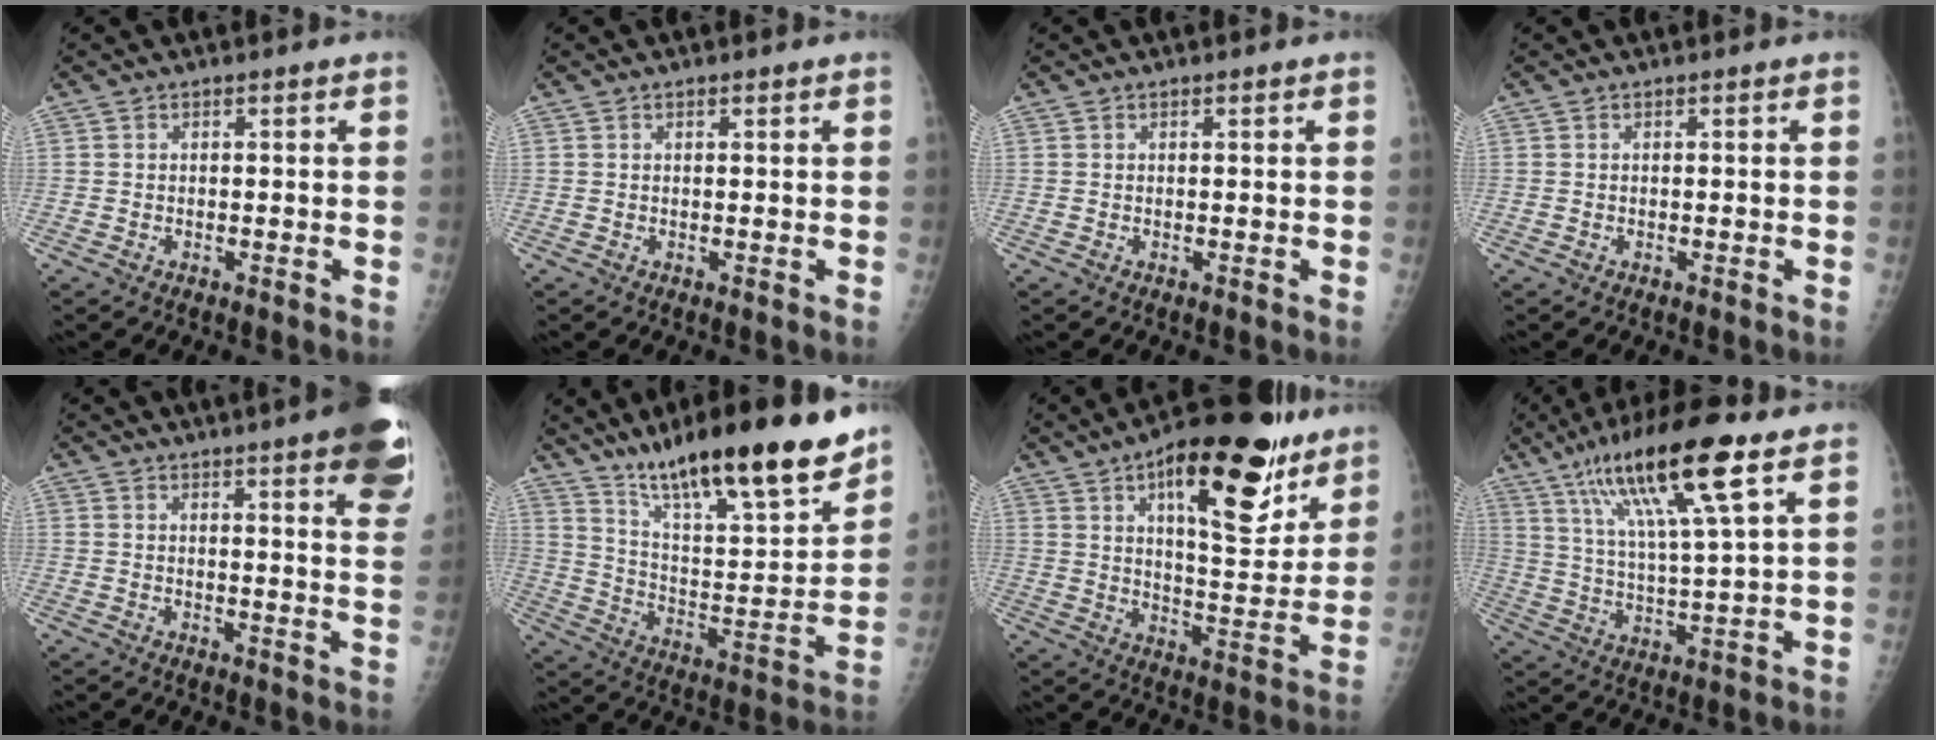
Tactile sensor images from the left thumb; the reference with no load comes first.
{"total": 0.6, "force": [0.4, 0.2, 0.4], "torque": [-0.008, -0.001, 0.005]}
{"total": 0.0}
{"total": 0.0}
{"total": 15.5, "force": [9.3, 2.5, 12.1], "torque": [-0.133, -0.031, 0.096]}
{"total": 24.1, "force": [17.7, 4.6, 15.7], "torque": [-0.227, -0.078, 0.297]}
{"total": 23.3, "force": [12.9, 9.1, 17.1], "torque": [-0.212, -0.048, 0.197]}
{"total": 18.1, "force": [9.7, 2.7, 15.1], "torque": [-0.271, -0.025, 0.174]}